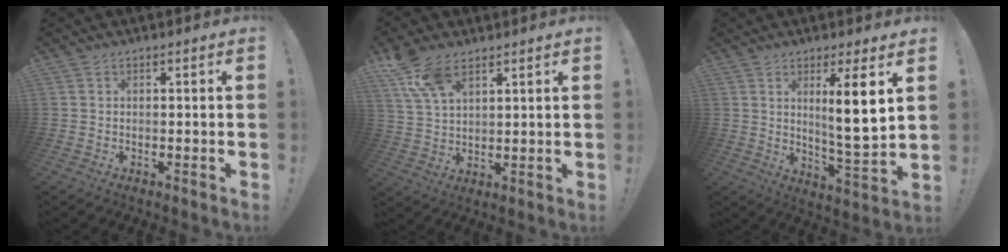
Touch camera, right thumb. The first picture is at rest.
{"total": 9.5, "force": [6.3, 4.3, 5.7], "torque": [-0.112, -0.023, 0.124]}
{"total": 10.9, "force": [3.8, 0.8, 10.1], "torque": [-0.145, -0.027, 0.053]}